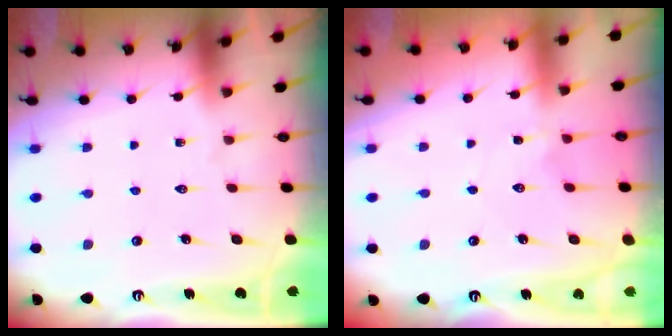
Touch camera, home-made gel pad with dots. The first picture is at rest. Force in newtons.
{"total": 1.8, "press": 1.7, "slide": 0.2}